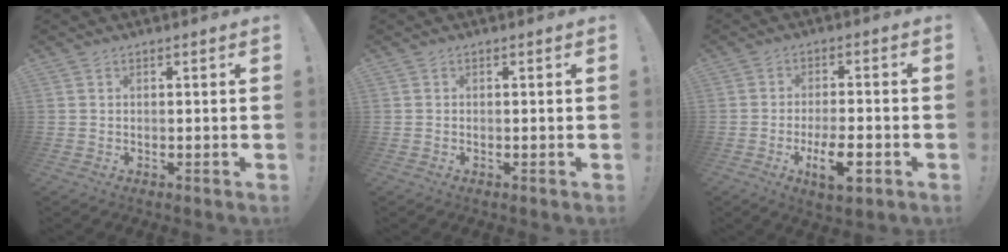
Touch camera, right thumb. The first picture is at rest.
{"total": 0.0}
{"total": 9.4, "force": [-4.2, 2.8, 8.0], "torque": [-0.138, 0.011, -0.070]}